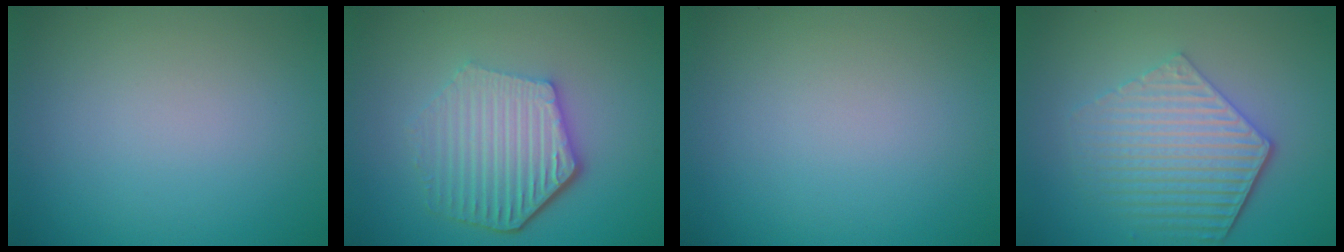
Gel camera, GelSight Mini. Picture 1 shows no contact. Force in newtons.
{"total": 6.1, "press": 4.6, "slide": 4.0}
{"total": 0.0}
{"total": 5.8, "press": 4.4, "slide": 3.8}